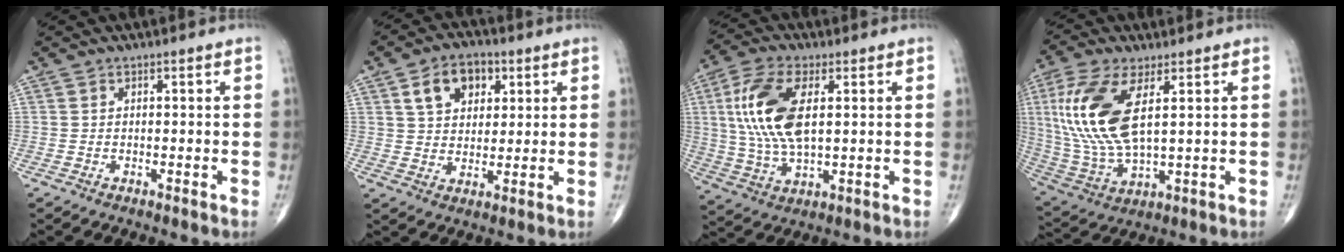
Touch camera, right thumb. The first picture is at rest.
{"total": 9.2, "force": [3.8, 6.3, 5.5], "torque": [-0.059, -0.006, 0.061]}
{"total": 14.6, "force": [2.9, 6.7, 12.7], "torque": [-0.268, -0.002, 0.058]}
{"total": 17.2, "force": [4.2, 7.1, 15.1], "torque": [-0.339, -0.015, 0.089]}